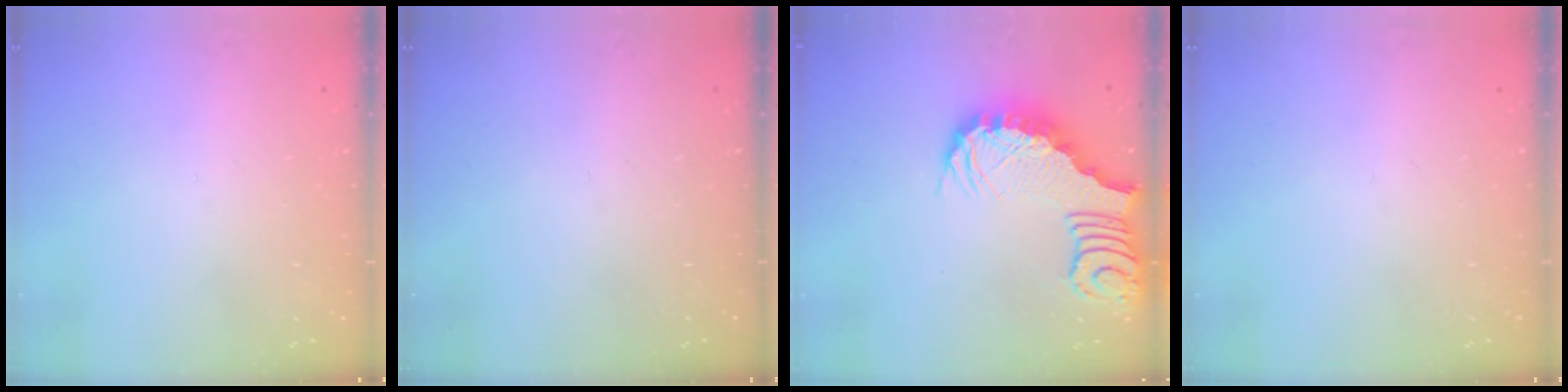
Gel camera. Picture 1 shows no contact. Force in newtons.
{"total": 0.0}
{"total": 3.0, "press": 2.9, "slide": 0.7}
{"total": 0.0}